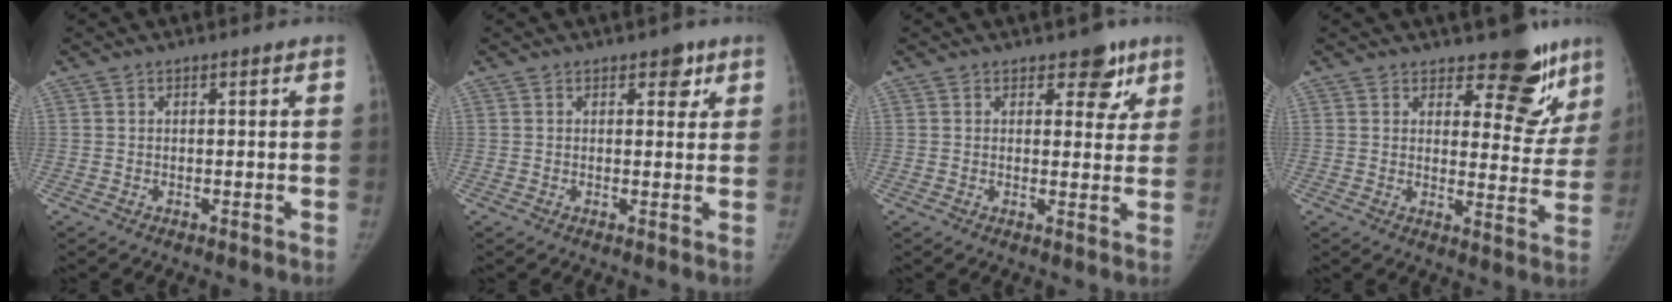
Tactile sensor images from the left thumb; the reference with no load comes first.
{"total": 2.9, "force": [1.6, 1.8, 1.6], "torque": [0.005, -0.005, 0.018]}
{"total": 5.5, "force": [3.2, 3.4, 2.9], "torque": [0.006, -0.012, 0.036]}
{"total": 11.5, "force": [8.4, 5.3, 5.9], "torque": [-0.024, -0.066, 0.106]}